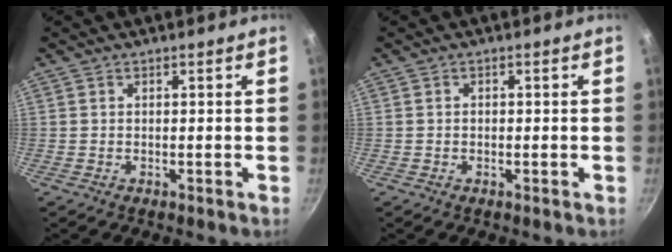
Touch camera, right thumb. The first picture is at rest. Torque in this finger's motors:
{"motor_torque": [-0.79, -0.14, -0.08, 0.44, -0.03]}